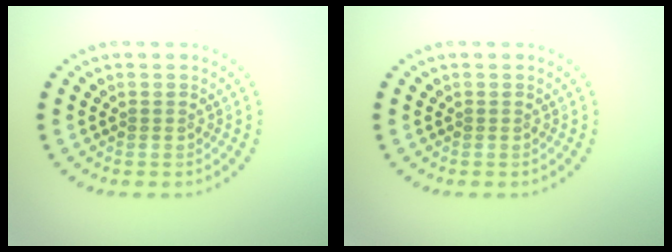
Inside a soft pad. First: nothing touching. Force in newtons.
{"total": 0.0}